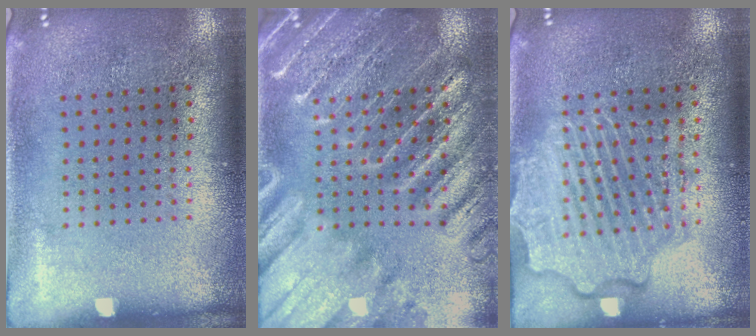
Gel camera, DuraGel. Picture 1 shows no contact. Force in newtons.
{"total": 3.8, "press": 3.7, "slide": 1.1}
{"total": 4.5, "press": 4.5, "slide": 0.6}